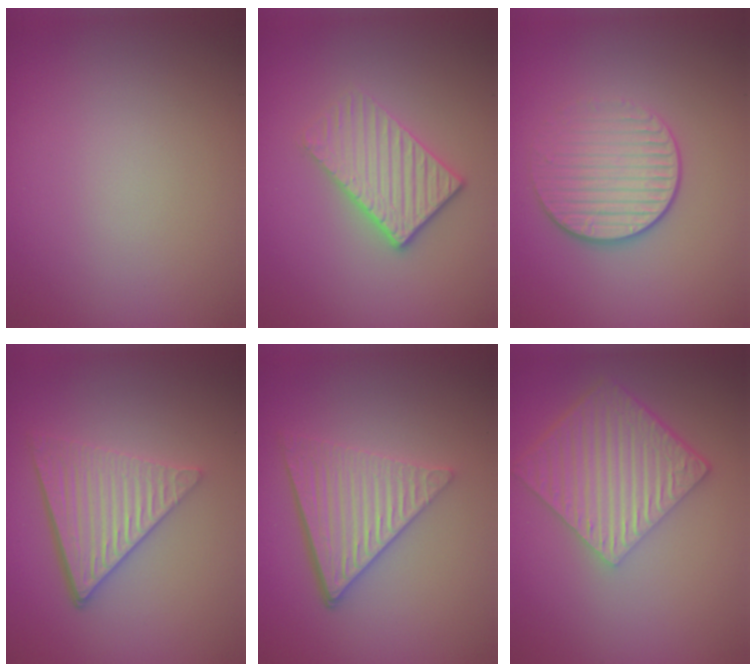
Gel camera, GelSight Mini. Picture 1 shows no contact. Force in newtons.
{"total": 3.2, "press": 2.9, "slide": 1.4}
{"total": 3.3, "press": 3.1, "slide": 1.2}
{"total": 5.5, "press": 3.9, "slide": 3.9}
{"total": 5.7, "press": 3.9, "slide": 4.1}
{"total": 6.7, "press": 4.8, "slide": 4.7}